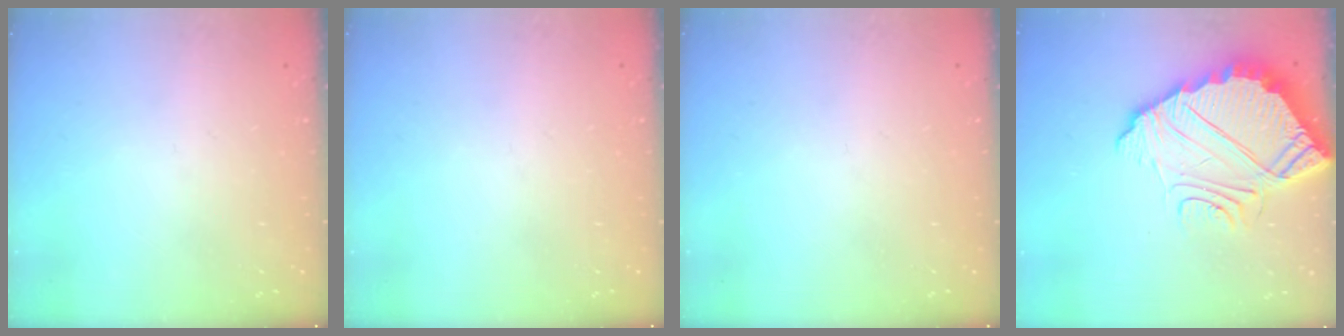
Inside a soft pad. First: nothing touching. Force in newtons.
{"total": 0.0}
{"total": 0.0}
{"total": 9.6, "press": 9.6, "slide": 0.5}